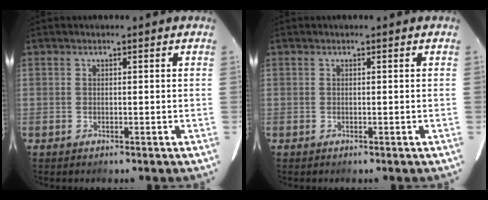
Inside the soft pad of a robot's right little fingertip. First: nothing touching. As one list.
[{"total": 0.0}]